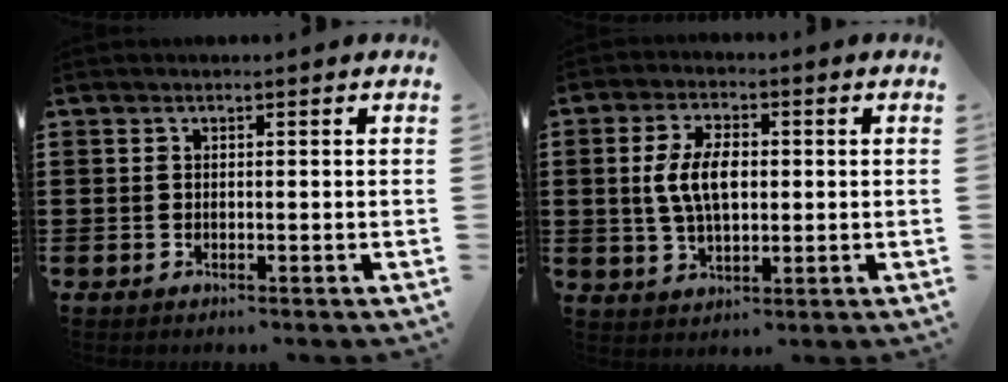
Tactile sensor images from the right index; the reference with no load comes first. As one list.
[{"total": 7.3, "force": [0.4, 3.7, 6.2], "torque": [-0.143, 0.007, -0.001]}]